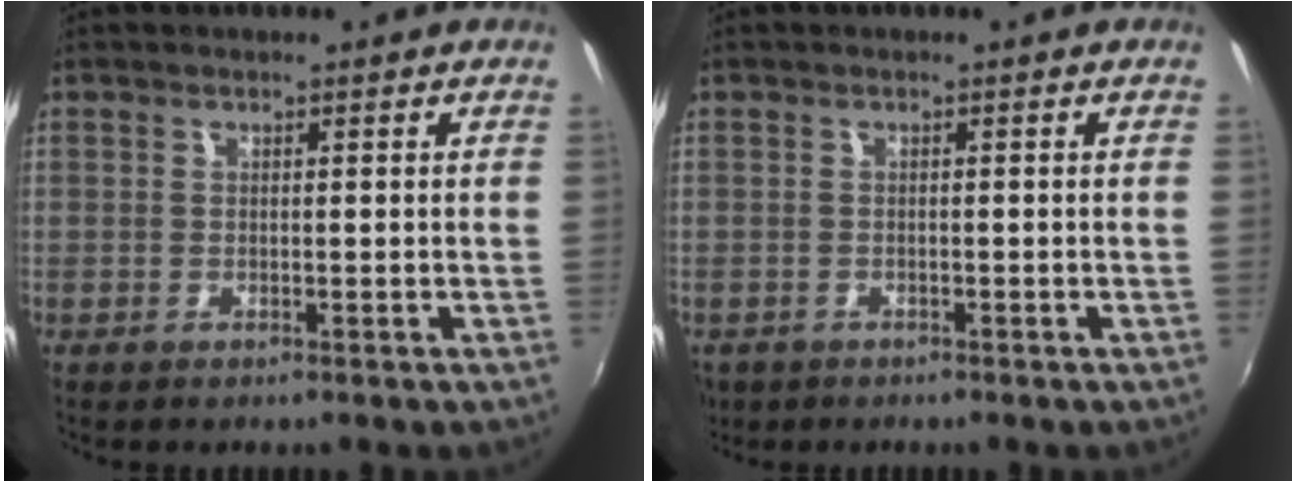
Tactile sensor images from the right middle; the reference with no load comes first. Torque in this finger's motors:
{"motor_torque": [0.05, -0.32, 0.16, 0.10]}